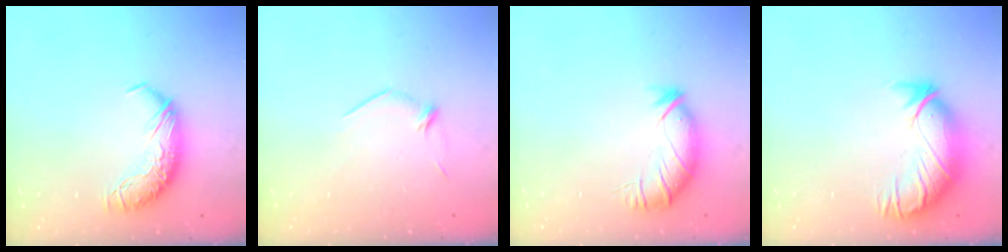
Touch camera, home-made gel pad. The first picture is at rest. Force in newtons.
{"total": 5.4, "press": 5.3, "slide": 1.4}
{"total": 3.2, "press": 2.5, "slide": 2.0}
{"total": 3.0, "press": 0.4, "slide": 2.9}